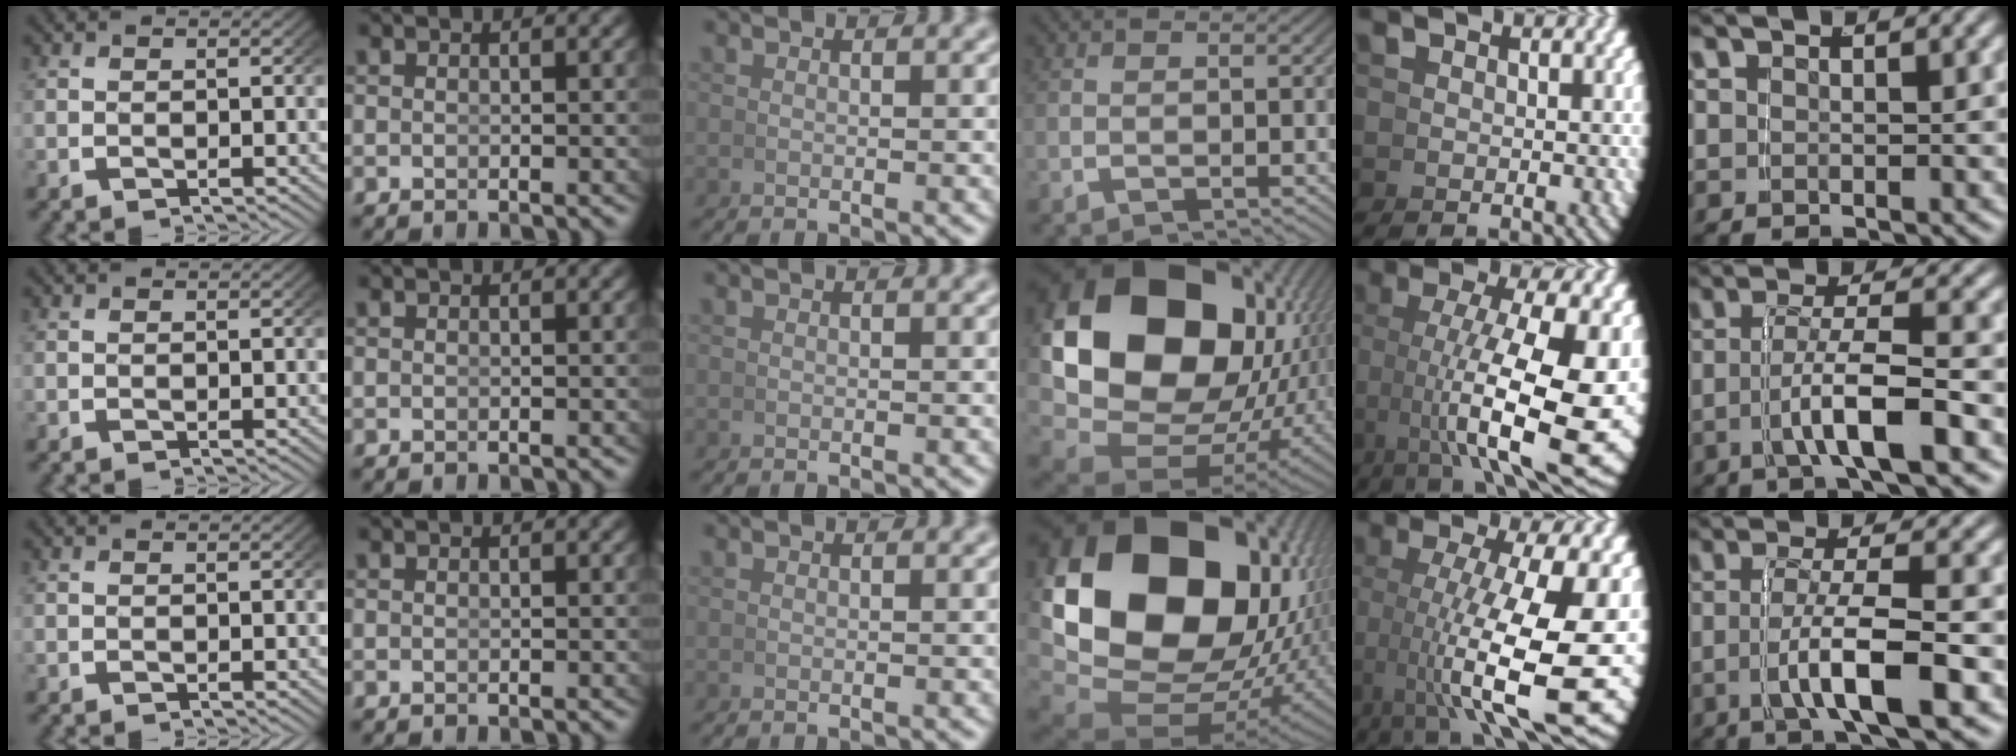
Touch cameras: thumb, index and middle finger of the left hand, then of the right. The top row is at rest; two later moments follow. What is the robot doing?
{"motion": "grasp_and_lifting", "object": "photo album"}